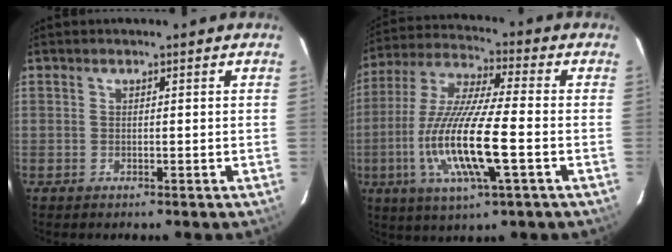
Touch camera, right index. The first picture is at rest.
{"total": 16.8, "force": [-4.4, 2.3, 16.1], "torque": [-0.328, -0.016, -0.084]}